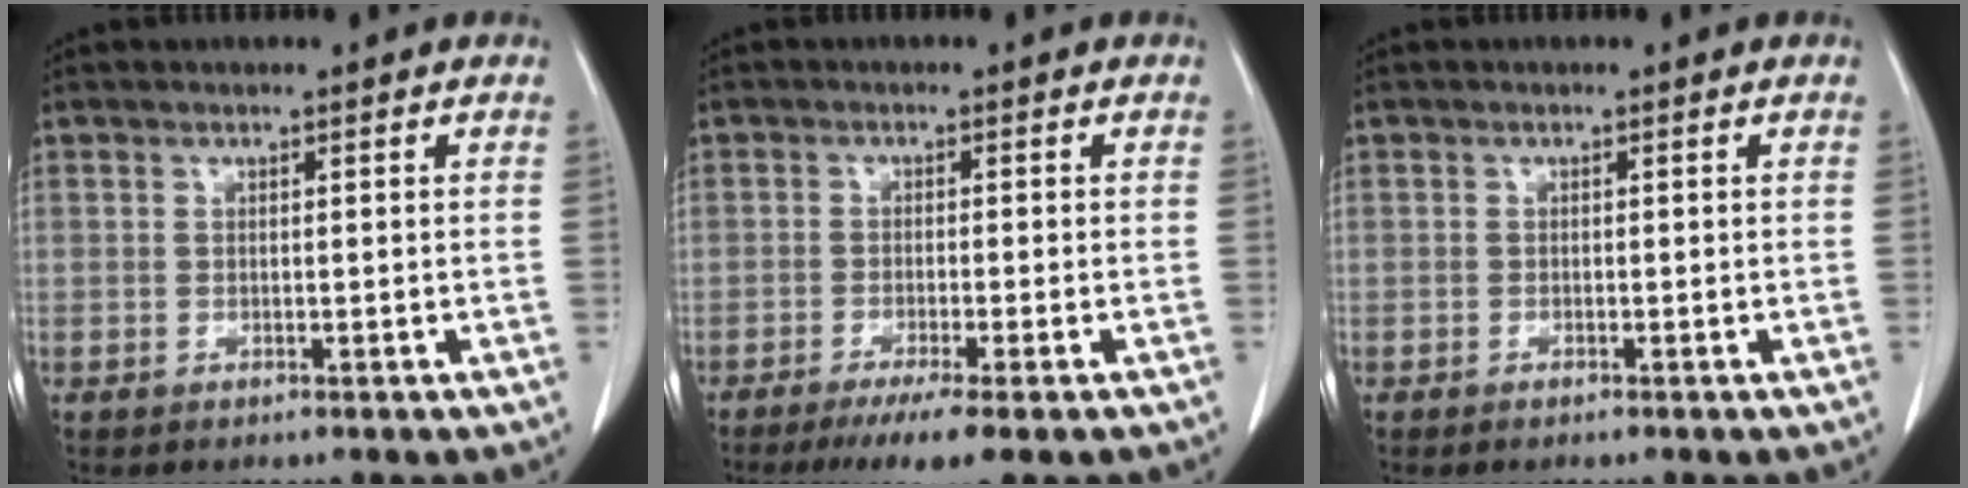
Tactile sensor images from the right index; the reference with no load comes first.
{"total": 6.2, "force": [-4.2, 0.0, 4.5], "torque": [-0.066, -0.014, -0.066]}
{"total": 0.5, "force": [-0.5, 0.0, 0.2], "torque": [-0.008, -0.001, -0.007]}